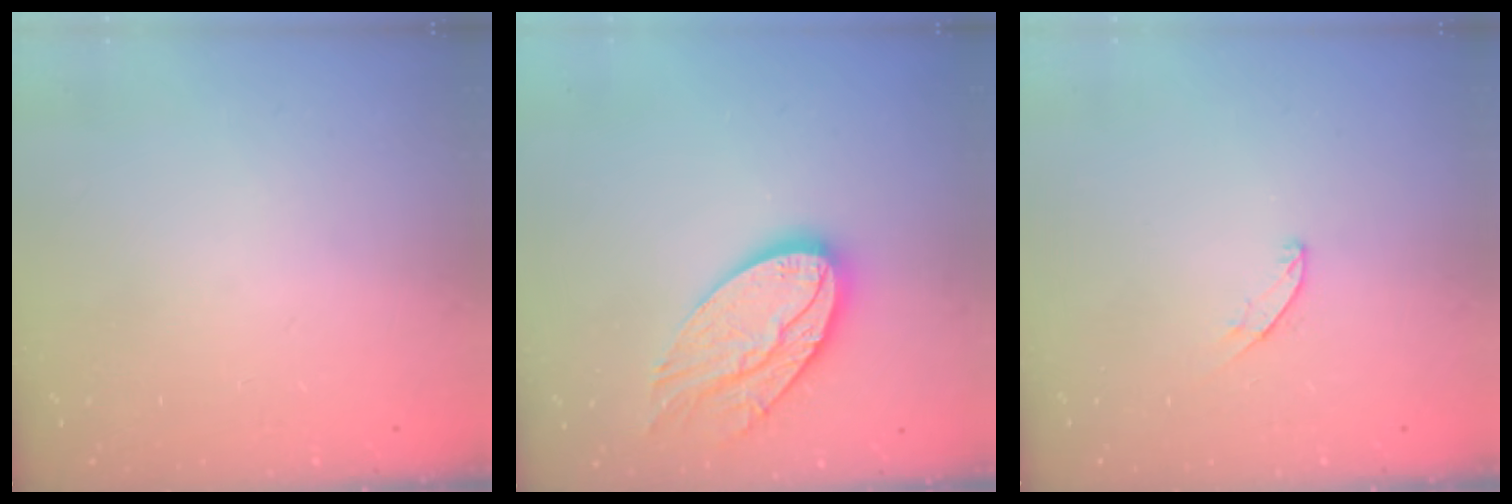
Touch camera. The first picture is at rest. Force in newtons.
{"total": 16.6, "press": 16.6, "slide": 1.2}
{"total": 4.8, "press": 4.7, "slide": 0.3}